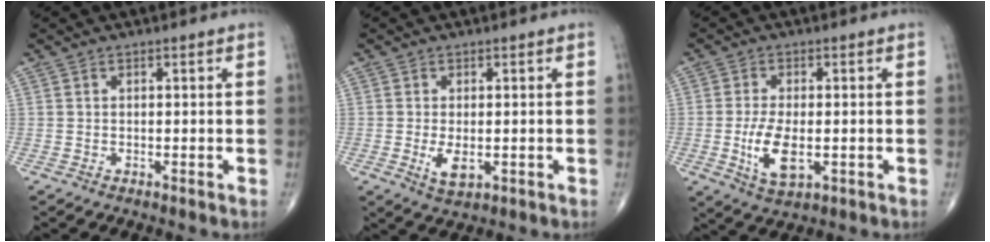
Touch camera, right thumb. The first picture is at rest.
{"total": 3.8, "force": [-0.7, 1.9, 3.2], "torque": [-0.057, -0.009, -0.006]}
{"total": 7.7, "force": [-1.4, 3.6, 6.6], "torque": [-0.126, -0.007, -0.020]}